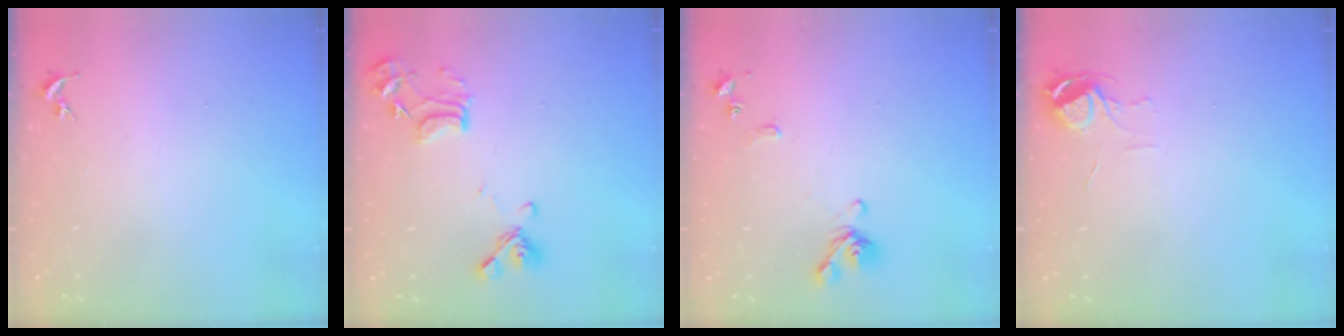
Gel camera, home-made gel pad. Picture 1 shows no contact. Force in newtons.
{"total": 14.0, "press": 13.9, "slide": 1.5}
{"total": 10.1, "press": 10.0, "slide": 1.4}
{"total": 5.4, "press": 5.4, "slide": 0.5}